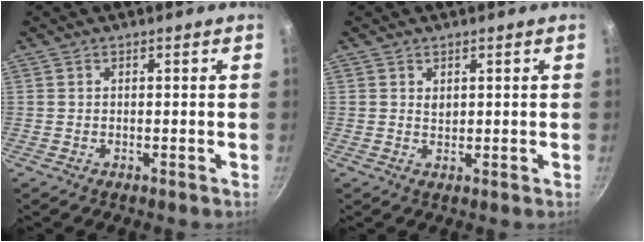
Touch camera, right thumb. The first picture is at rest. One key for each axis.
{"total": 1.1, "fx": 0.6, "fy": 0.8, "fz": 0.6, "tx": -0.006, "ty": -0.004, "tz": 0.010}